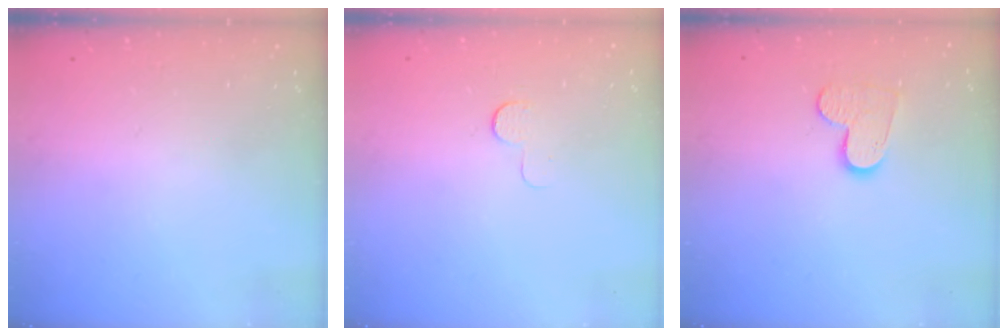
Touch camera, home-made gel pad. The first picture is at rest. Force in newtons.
{"total": 3.9, "press": 3.9, "slide": 0.4}
{"total": 8.9, "press": 8.9, "slide": 0.7}